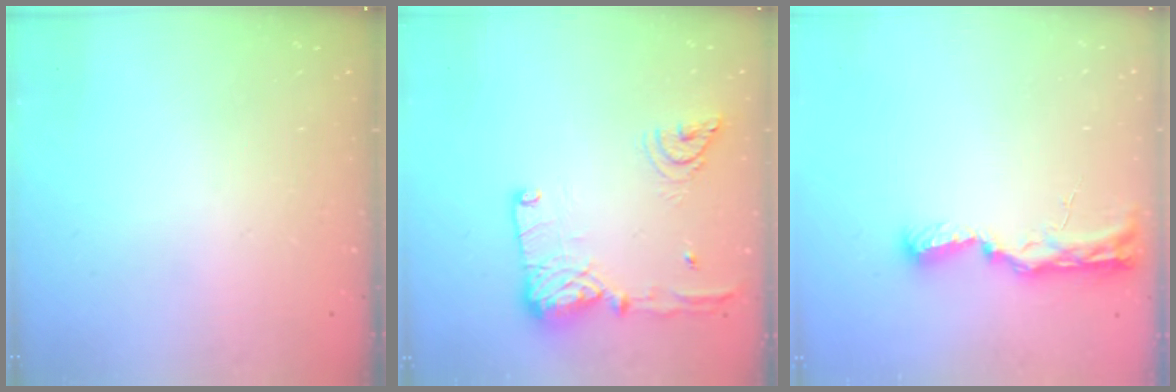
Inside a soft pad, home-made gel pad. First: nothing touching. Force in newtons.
{"total": 16.7, "press": 16.5, "slide": 2.8}
{"total": 8.8, "press": 8.7, "slide": 0.9}